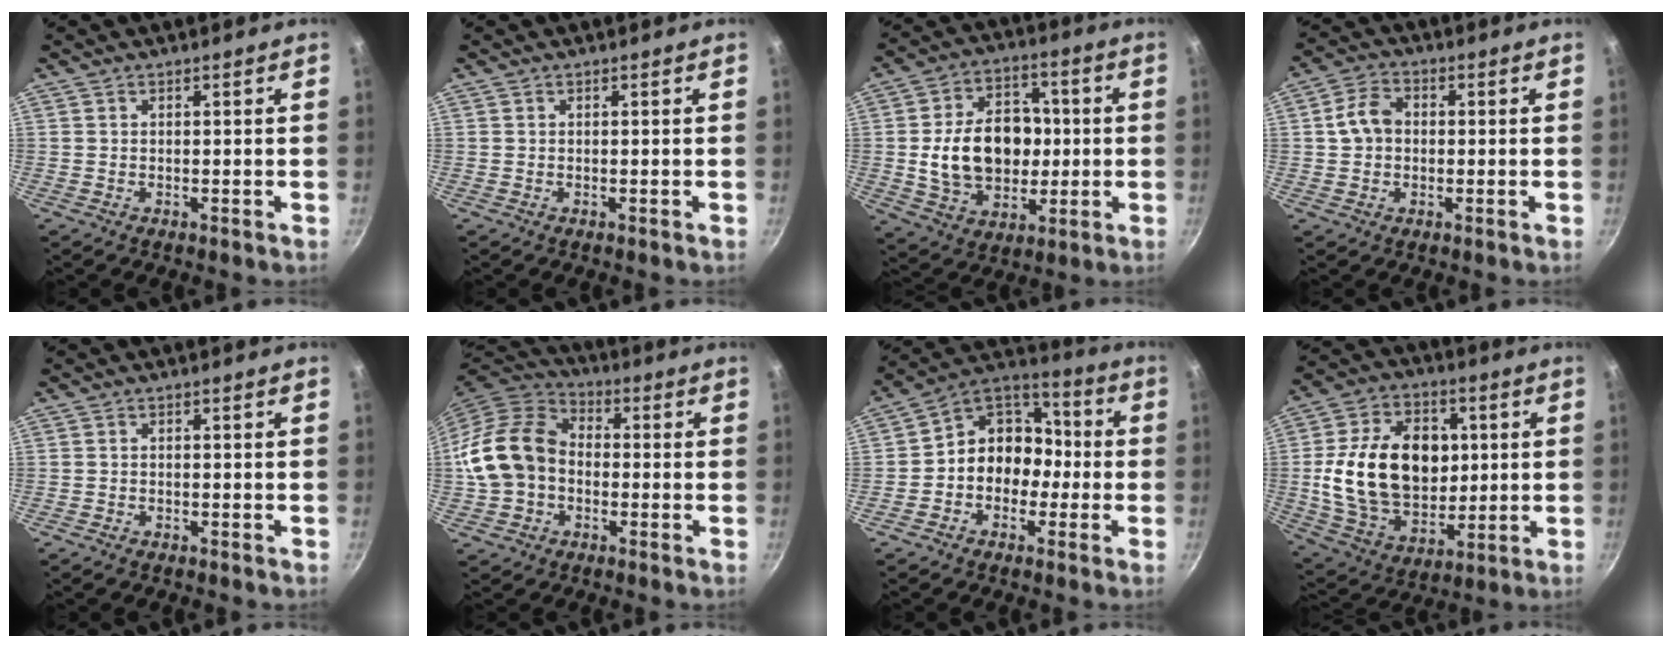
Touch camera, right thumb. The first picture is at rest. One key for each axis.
{"total": 0.0}
{"total": 17.5, "fx": -0.1, "fy": 13.0, "fz": 11.7, "tx": -0.160, "ty": 0.021, "tz": 0.005}
{"total": 5.9, "fx": 0.2, "fy": 4.6, "fz": 3.7, "tx": -0.052, "ty": 0.021, "tz": -0.004}
{"total": 0.8, "fx": -0.7, "fy": 0.3, "fz": 0.2, "tx": -0.013, "ty": 0.007, "tz": -0.014}
{"total": 15.1, "fx": -1.5, "fy": 11.7, "fz": 9.4, "tx": -0.157, "ty": 0.039, "tz": -0.041}
{"total": 11.8, "fx": -2.4, "fy": 9.9, "fz": 5.9, "tx": -0.037, "ty": 0.057, "tz": -0.061}
{"total": 22.3, "fx": 2.1, "fy": 15.8, "fz": 15.6, "tx": -0.246, "ty": 0.006, "tz": 0.043}